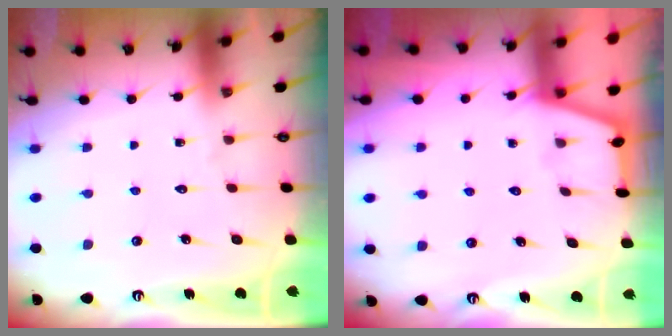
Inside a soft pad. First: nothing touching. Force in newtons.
{"total": 1.5, "press": 1.5, "slide": 0.2}